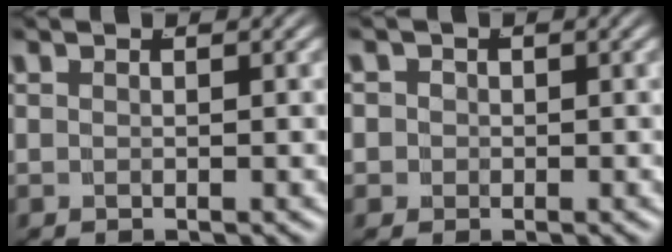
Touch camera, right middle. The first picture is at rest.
{"total": 3.1, "force": [-0.4, 3.0, 0.5], "torque": [-0.020, -0.007, -0.012]}